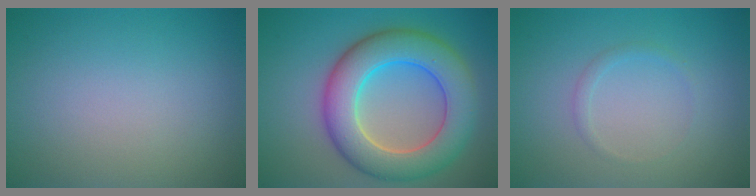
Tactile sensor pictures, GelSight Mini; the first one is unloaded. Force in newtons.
{"total": 9.0, "press": 9.0, "slide": 0.7}
{"total": 0.9, "press": 0.9, "slide": 0.0}